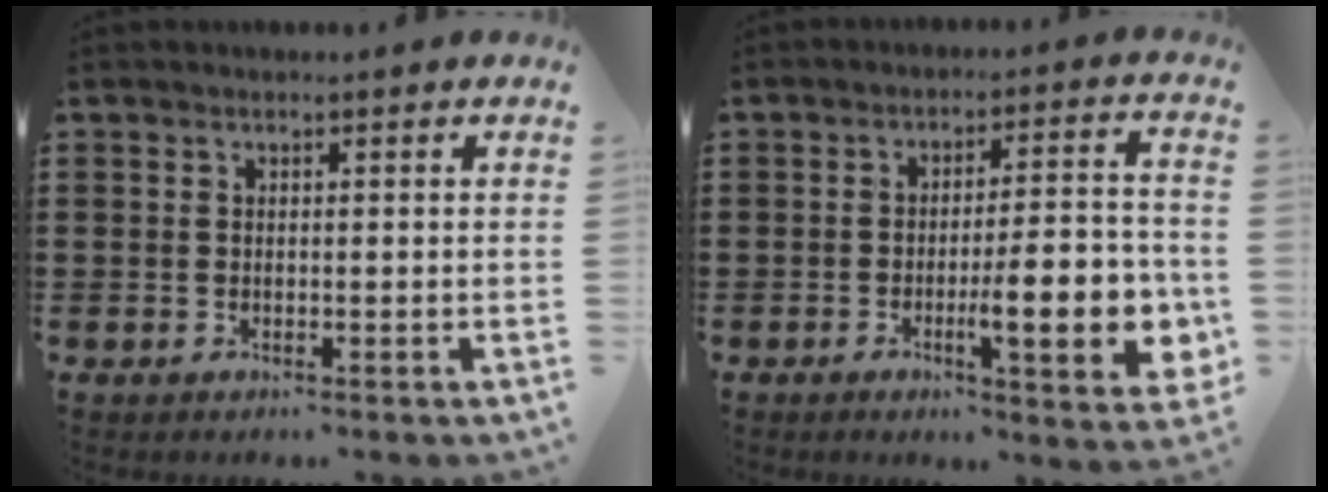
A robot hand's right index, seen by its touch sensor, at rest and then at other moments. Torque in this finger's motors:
{"motor_torque": [2.02, -0.12, 0.51, 0.21]}